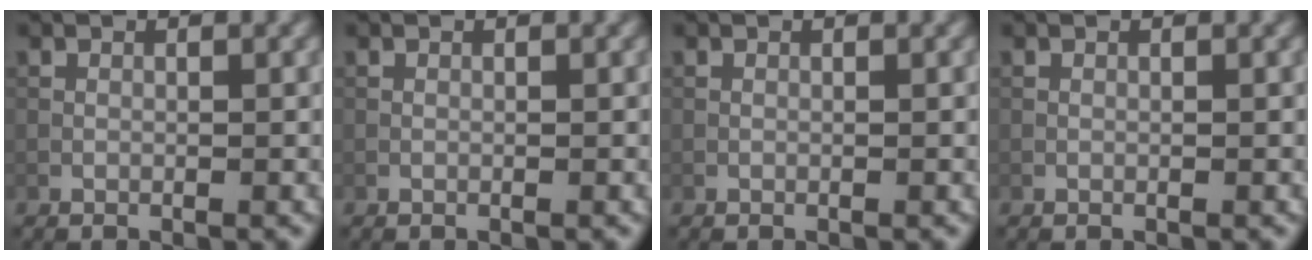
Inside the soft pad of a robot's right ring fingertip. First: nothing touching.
{"total": 0.0}
{"total": 0.0}
{"total": 0.0}